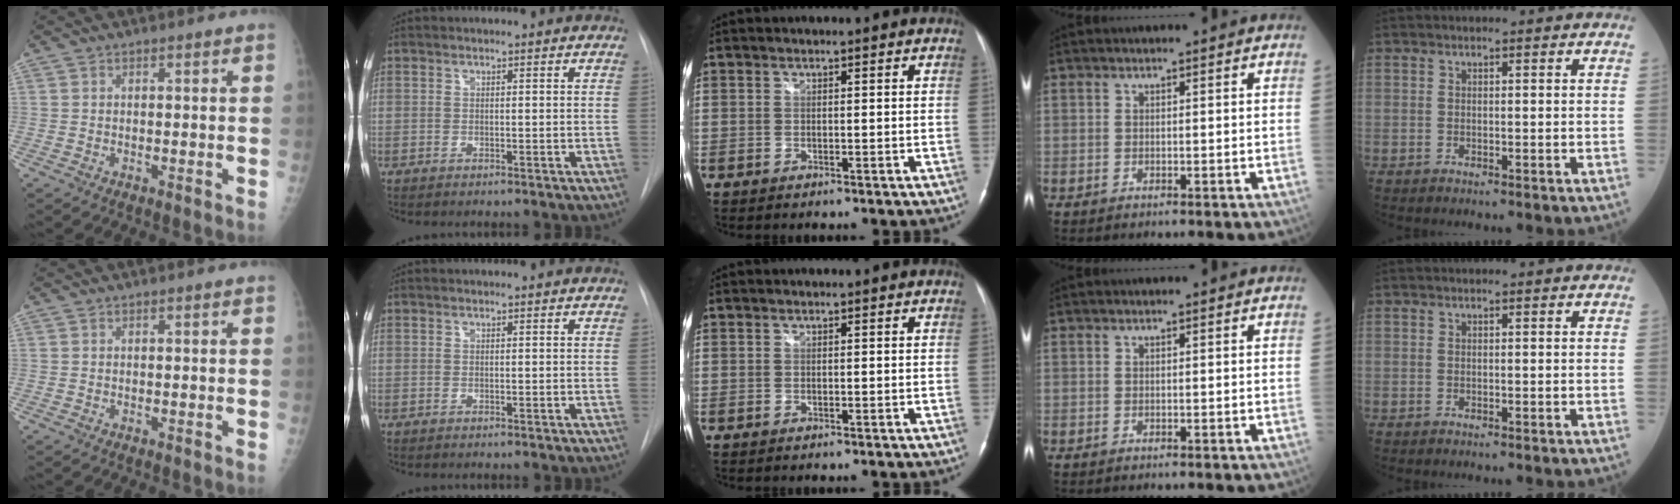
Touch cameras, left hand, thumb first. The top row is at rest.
{}